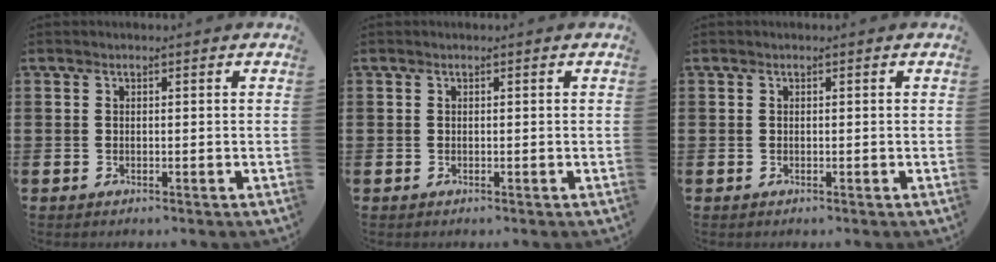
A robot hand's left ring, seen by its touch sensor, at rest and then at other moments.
{"total": 0.0}
{"total": 0.0}